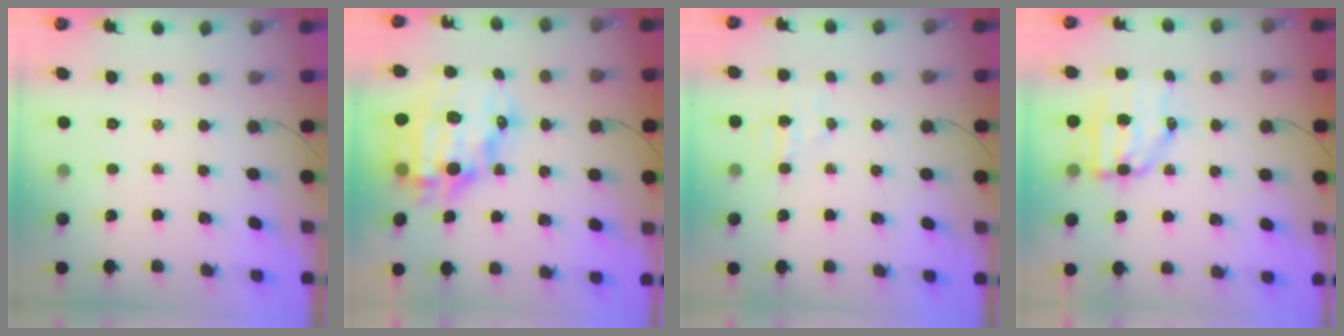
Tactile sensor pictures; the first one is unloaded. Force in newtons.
{"total": 17.9, "press": 17.4, "slide": 4.1}
{"total": 4.4, "press": 4.2, "slide": 1.0}
{"total": 7.7, "press": 7.6, "slide": 1.6}